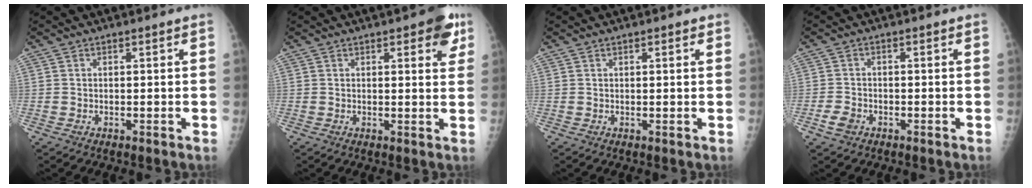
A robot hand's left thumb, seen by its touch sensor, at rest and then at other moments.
{"total": 5.9, "force": [2.9, 2.3, 4.5], "torque": [-0.031, -0.008, 0.027]}
{"total": 1.2, "force": [0.7, 0.4, 0.9], "torque": [-0.012, 0.000, 0.007]}
{"total": 2.9, "force": [-1.5, 2.0, 1.4], "torque": [-0.023, 0.005, -0.026]}